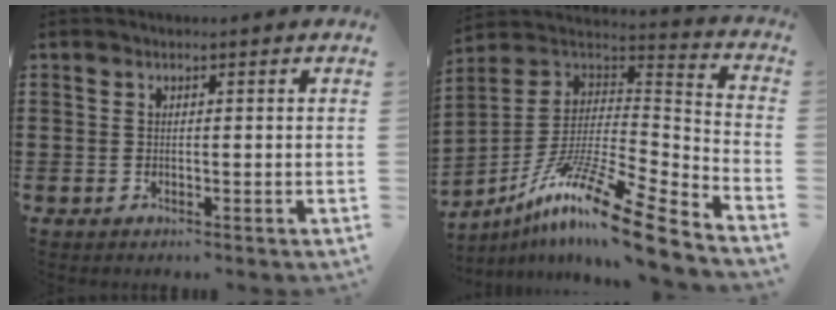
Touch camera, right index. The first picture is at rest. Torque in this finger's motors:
{"motor_torque": [1.10, 1.04, 0.31, 0.17]}